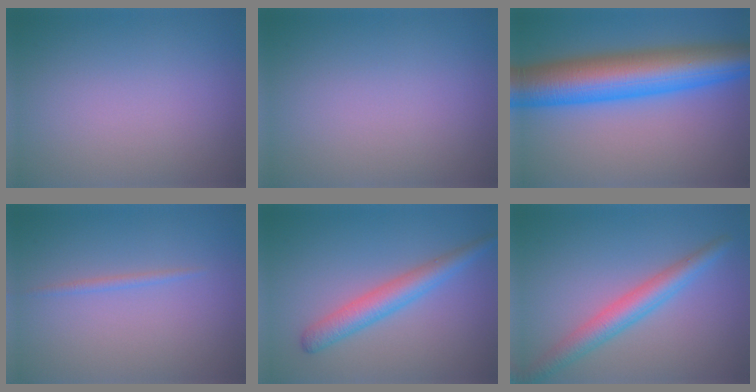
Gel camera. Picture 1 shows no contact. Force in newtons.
{"total": 0.0}
{"total": 11.6, "press": 11.6, "slide": 0.1}
{"total": 0.8, "press": 0.8, "slide": 0.0}
{"total": 3.6, "press": 3.6, "slide": 0.2}
{"total": 4.0, "press": 4.0, "slide": 0.0}